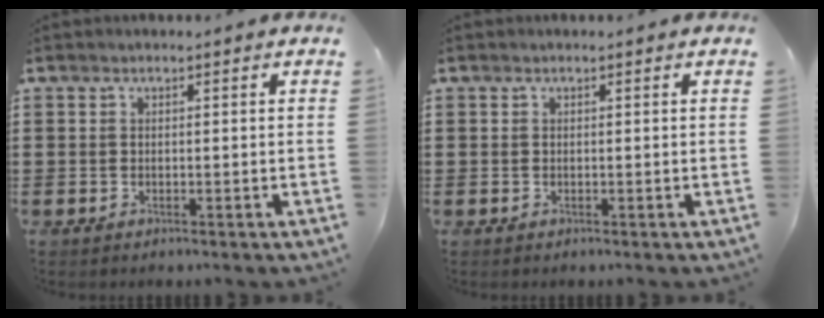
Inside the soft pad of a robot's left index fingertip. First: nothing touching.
{"total": 0.0}